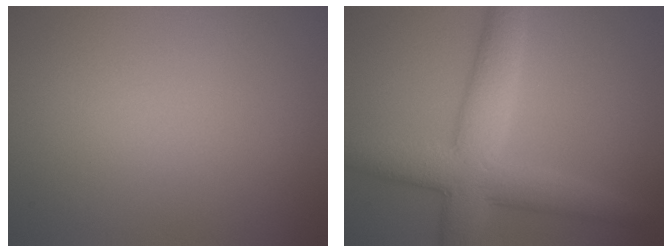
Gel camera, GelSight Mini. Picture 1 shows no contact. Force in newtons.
{"total": 7.4, "press": 7.4, "slide": 0.2}